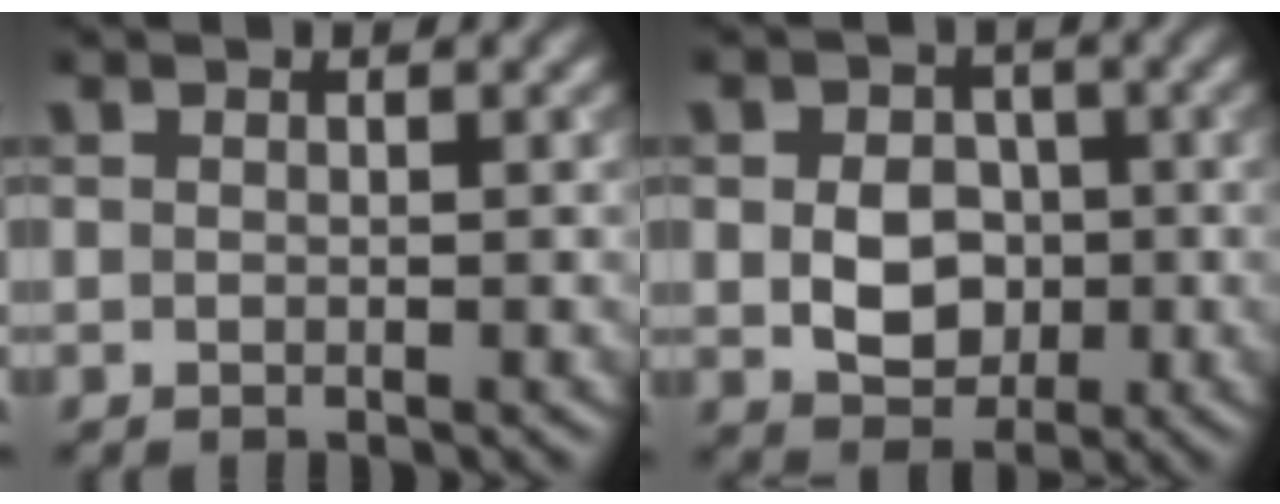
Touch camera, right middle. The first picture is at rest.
{"total": 4.4, "force": [-0.3, 3.5, 2.7], "torque": [-0.045, -0.004, -0.005]}